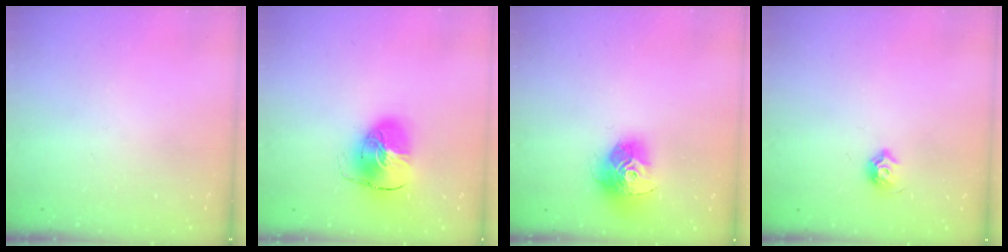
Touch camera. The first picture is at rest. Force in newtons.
{"total": 11.2, "press": 11.0, "slide": 1.7}
{"total": 14.4, "press": 14.3, "slide": 1.3}
{"total": 5.7, "press": 5.6, "slide": 1.0}